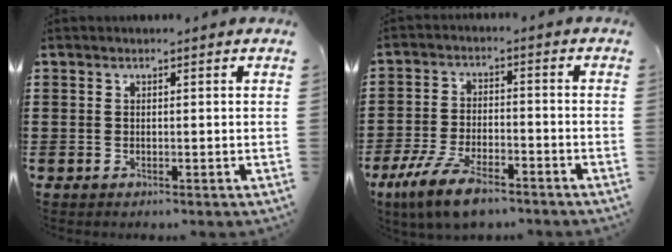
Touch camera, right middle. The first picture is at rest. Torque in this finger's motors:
{"motor_torque": [2.14, 0.00, 0.49, 0.18]}